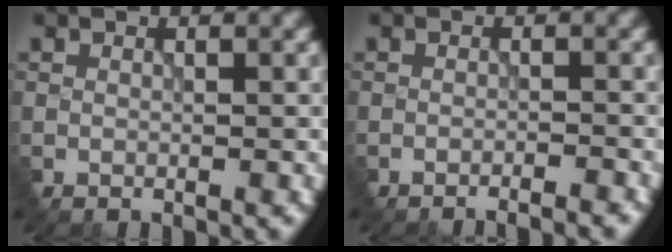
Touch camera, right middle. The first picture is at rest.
{"total": 3.3, "force": [-3.2, 0.2, 0.9], "torque": [-0.005, 0.011, -0.045]}